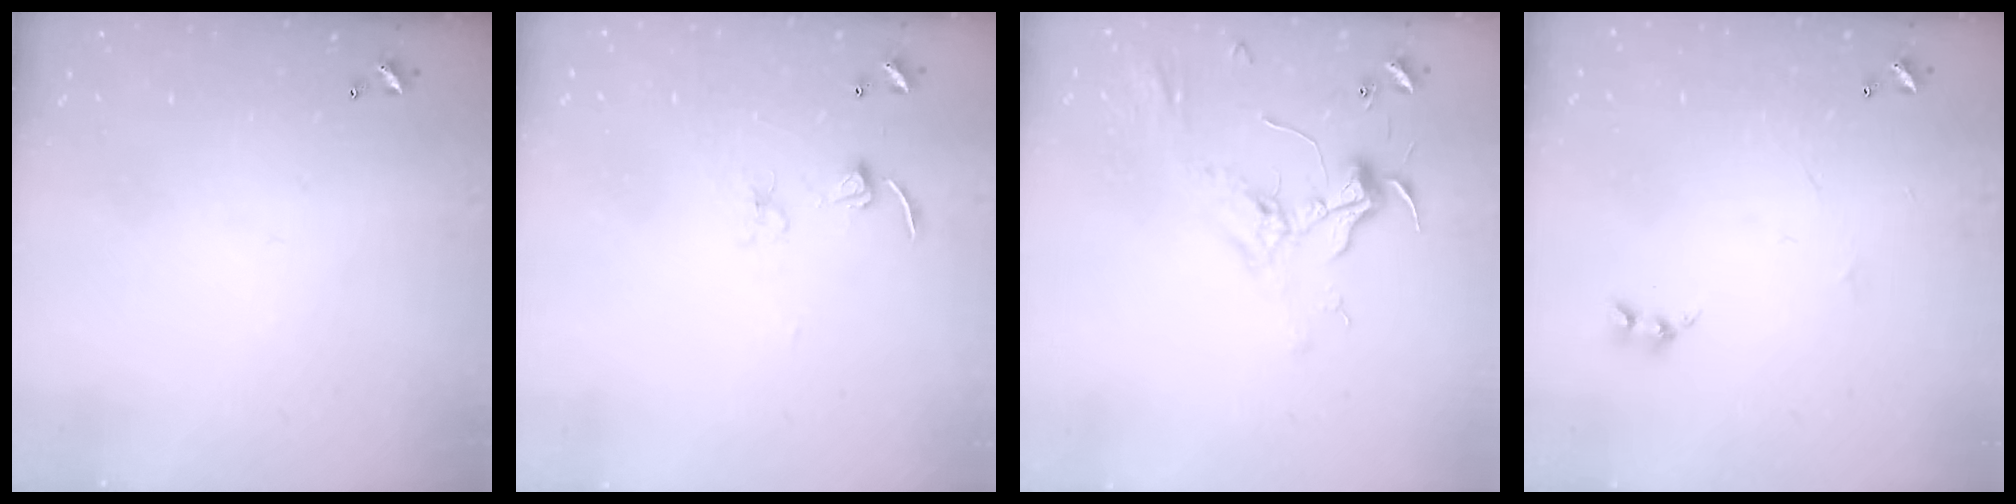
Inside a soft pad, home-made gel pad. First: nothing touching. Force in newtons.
{"total": 2.7, "press": 2.7, "slide": 0.2}
{"total": 2.3, "press": 2.2, "slide": 0.7}
{"total": 2.1, "press": 2.0, "slide": 0.5}